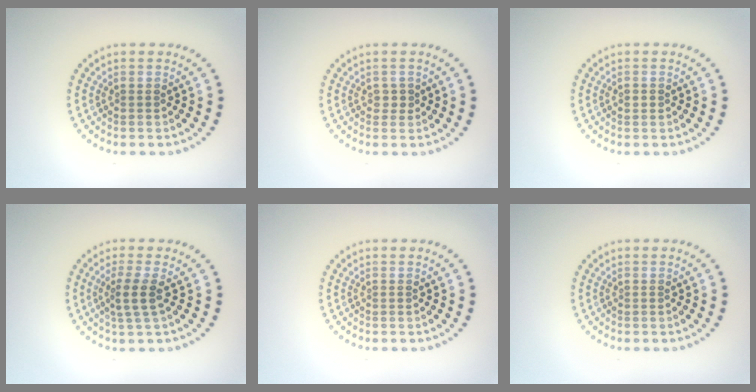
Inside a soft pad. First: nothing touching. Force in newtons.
{"total": 0.9, "press": 0.8, "slide": 0.3}
{"total": 0.9, "press": 0.8, "slide": 0.2}
{"total": 2.4, "press": 2.0, "slide": 1.4}
{"total": 0.0}
{"total": 0.0}